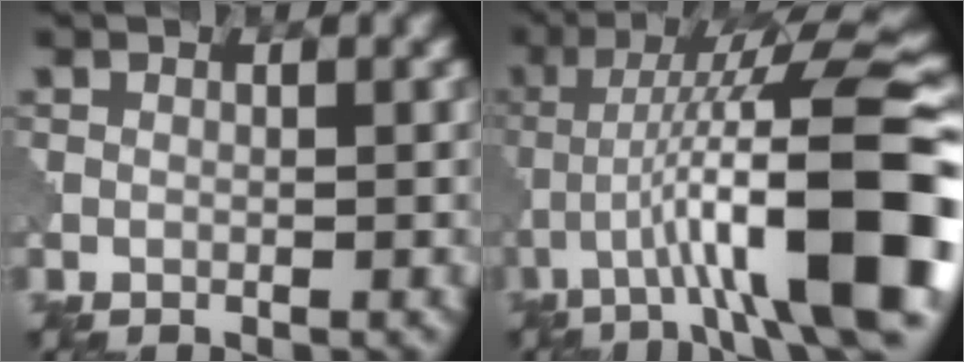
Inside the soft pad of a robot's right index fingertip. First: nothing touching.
{"total": 14.7, "force": [-4.2, 2.9, 13.8], "torque": [-0.216, 0.028, -0.049]}